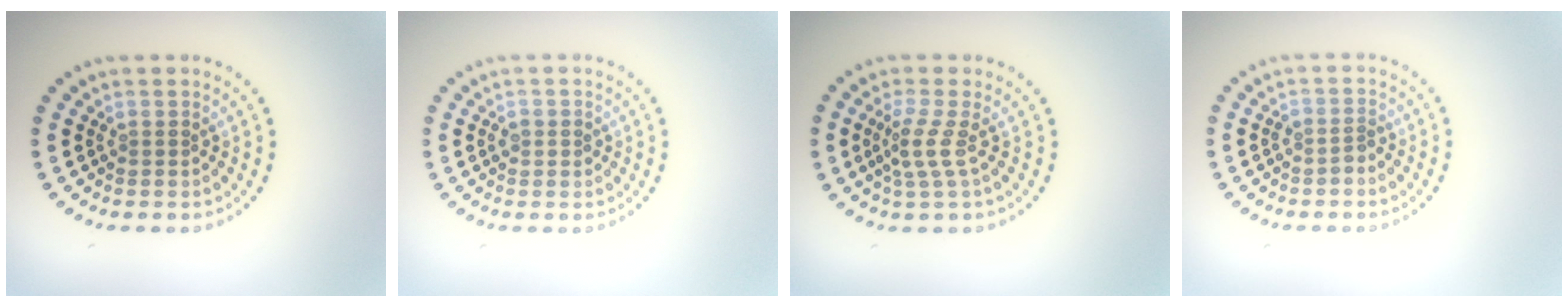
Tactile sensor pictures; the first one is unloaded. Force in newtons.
{"total": 1.1, "press": 1.0, "slide": 0.4}
{"total": 2.2, "press": 1.5, "slide": 1.6}
{"total": 1.0, "press": 0.8, "slide": 0.6}